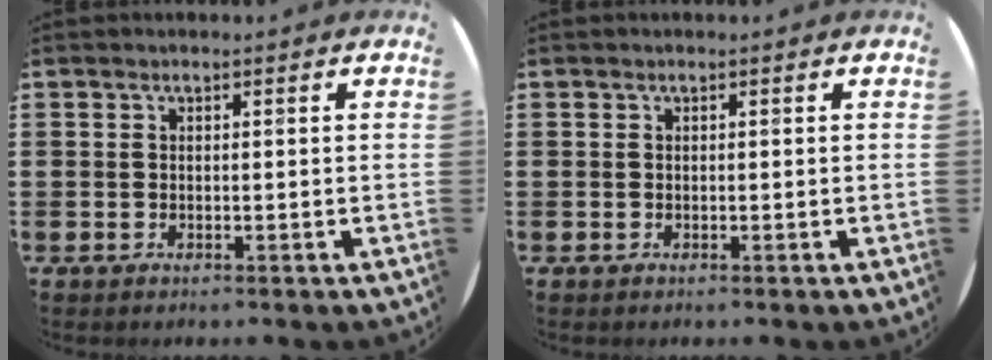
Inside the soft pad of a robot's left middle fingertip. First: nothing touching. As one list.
[{"total": 0.0}]